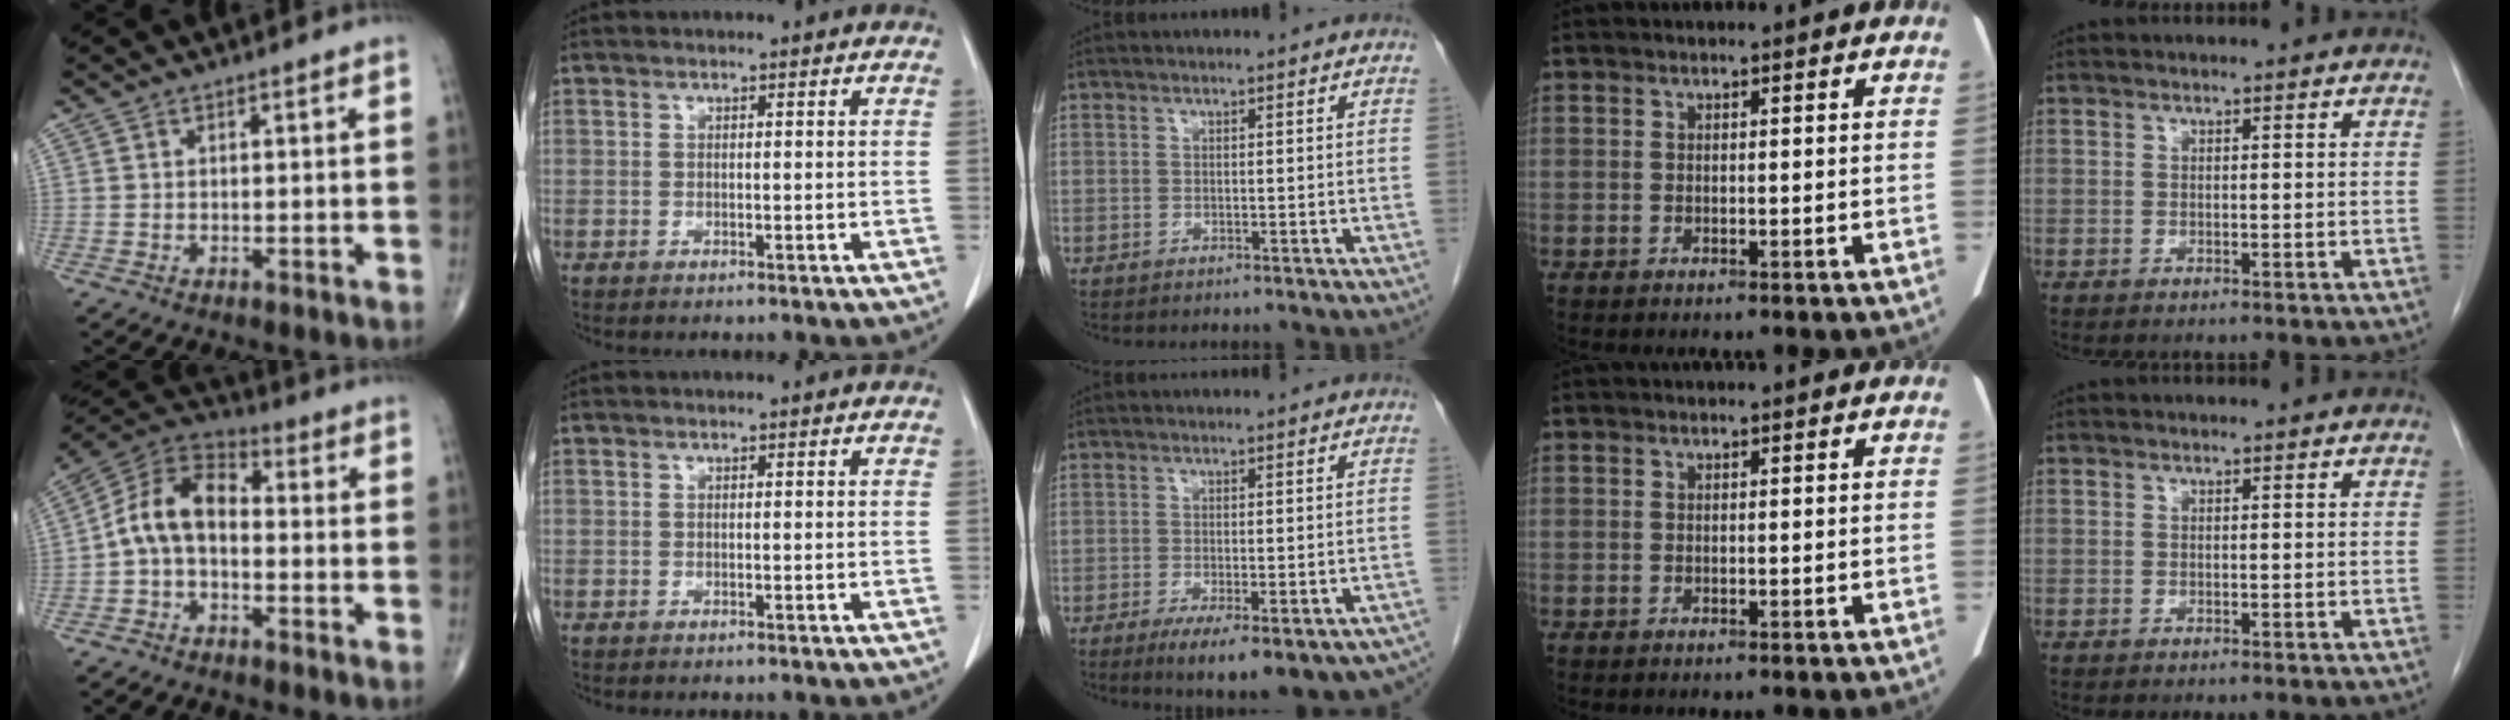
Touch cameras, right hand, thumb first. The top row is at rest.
{"thumb": {"total": 10.0, "force": [-1.2, 6.4, 7.6], "torque": [-0.130, 0.035, -0.040]}, "middle": {"total": 14.8, "force": [-10.4, 4.2, 9.5], "torque": [-0.088, -0.012, -0.131]}}